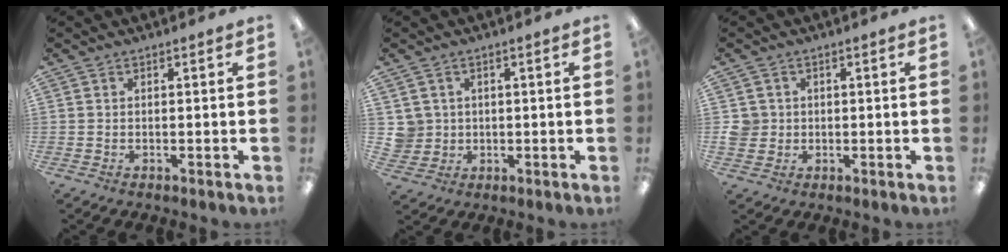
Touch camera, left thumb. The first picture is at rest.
{"total": 3.9, "force": [0.9, 3.8, -0.3], "torque": [0.000, 0.005, 0.018]}
{"total": 3.7, "force": [0.1, 3.7, 0.3], "torque": [-0.004, 0.005, 0.002]}